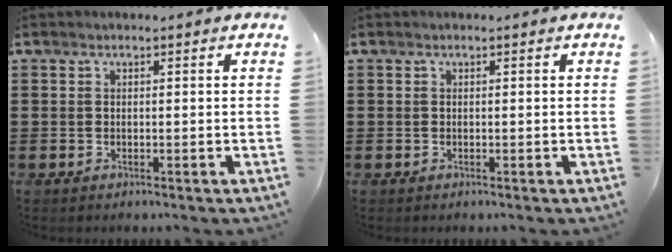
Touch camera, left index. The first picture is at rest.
{"total": 0.0}